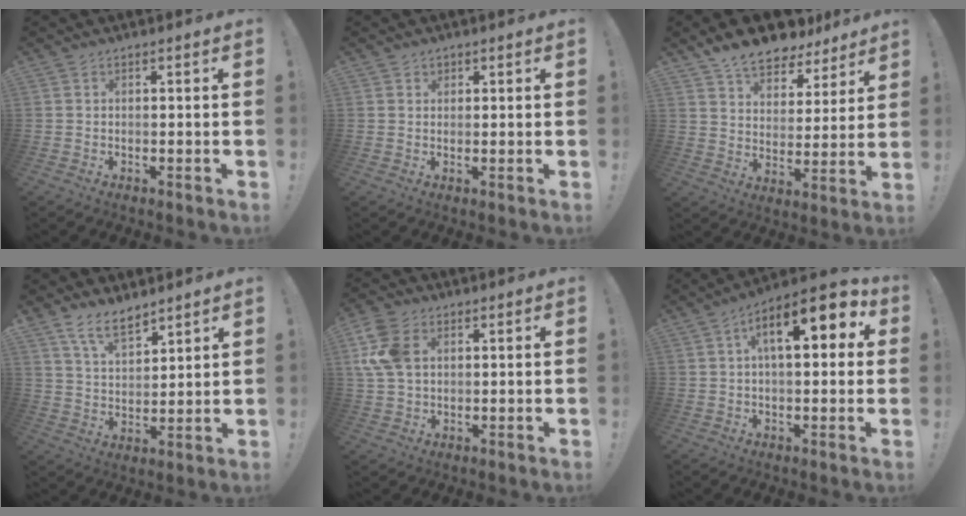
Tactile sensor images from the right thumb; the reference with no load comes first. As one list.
[{"total": 1.4, "force": [1.0, 1.0, -0.1], "torque": [0.017, -0.006, 0.015]}, {"total": 11.2, "force": [9.8, 4.6, 3.0], "torque": [-0.065, -0.076, 0.182]}, {"total": 9.7, "force": [7.5, 4.0, 4.7], "torque": [-0.090, -0.042, 0.145]}, {"total": 11.0, "force": [3.0, 7.8, 7.2], "torque": [-0.151, 0.005, 0.061]}, {"total": 13.9, "force": [4.0, 5.7, 12.1], "torque": [-0.171, -0.005, 0.057]}]